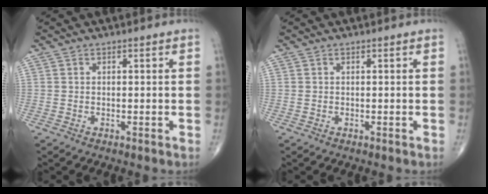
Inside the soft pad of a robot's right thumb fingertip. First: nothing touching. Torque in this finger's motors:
{"motor_torque": [0.28, 0.46, 0.01, -0.09, 0.01]}